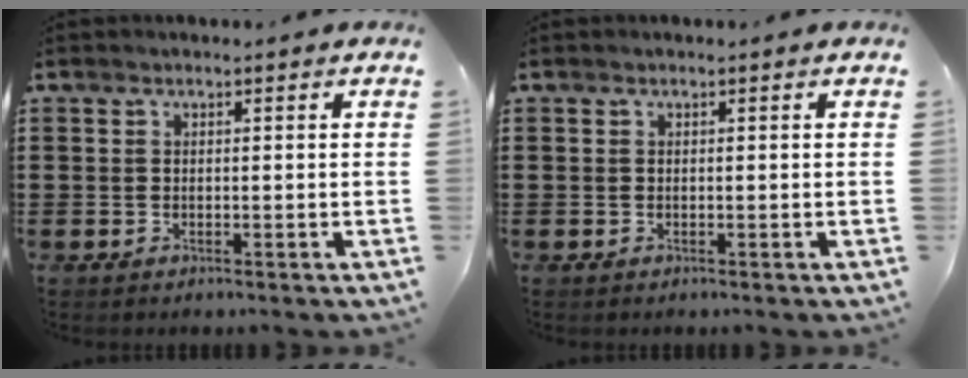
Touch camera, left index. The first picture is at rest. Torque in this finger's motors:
{"motor_torque": [-0.01, -0.01, 0.00, 0.00]}